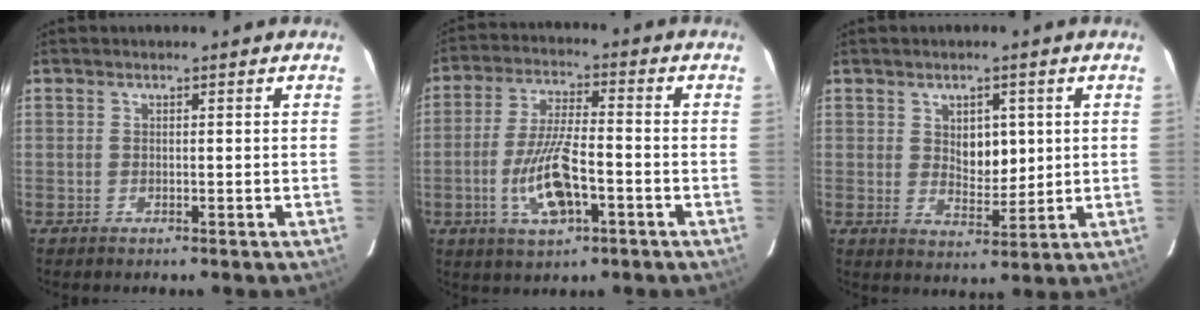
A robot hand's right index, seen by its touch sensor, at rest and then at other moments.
{"total": 10.1, "force": [-3.3, 2.7, 9.2], "torque": [-0.186, -0.004, -0.057]}
{"total": 5.3, "force": [1.3, 2.9, 4.2], "torque": [-0.062, -0.001, 0.029]}